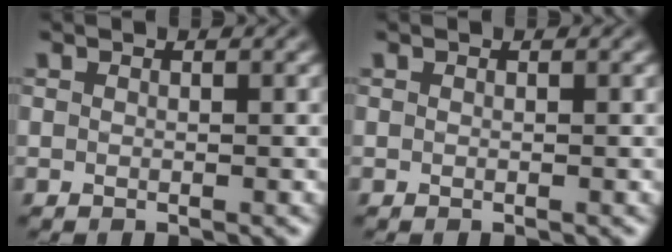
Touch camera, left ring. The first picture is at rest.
{"total": 0.0}